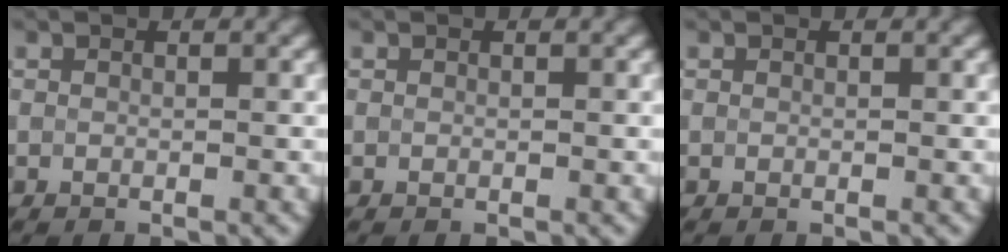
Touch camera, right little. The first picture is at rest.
{"total": 0.0}
{"total": 0.0}